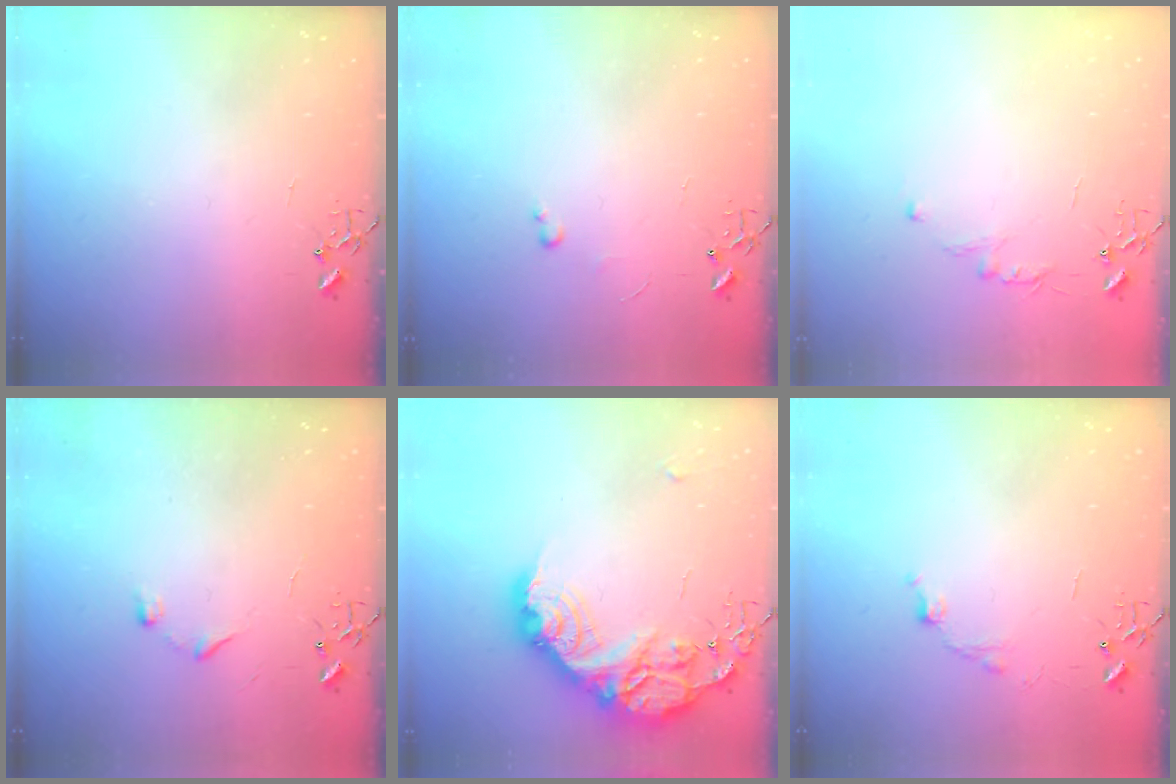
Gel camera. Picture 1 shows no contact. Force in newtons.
{"total": 2.6, "press": 2.6, "slide": 0.4}
{"total": 5.5, "press": 5.5, "slide": 0.6}
{"total": 6.7, "press": 6.7, "slide": 0.7}
{"total": 24.7, "press": 24.6, "slide": 2.0}
{"total": 6.7, "press": 6.7, "slide": 0.9}